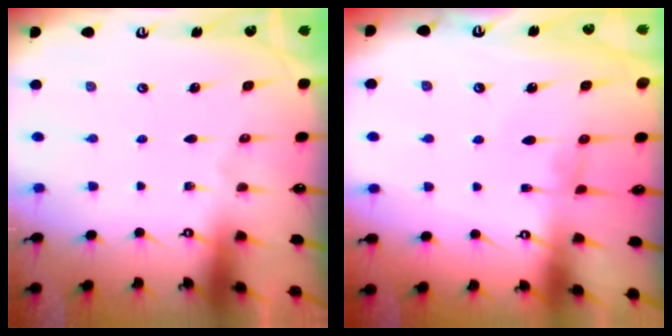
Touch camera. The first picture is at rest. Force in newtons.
{"total": 1.2, "press": 1.2, "slide": 0.4}